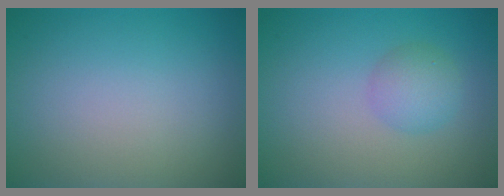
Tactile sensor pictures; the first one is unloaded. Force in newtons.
{"total": 2.5, "press": 2.5, "slide": 0.1}